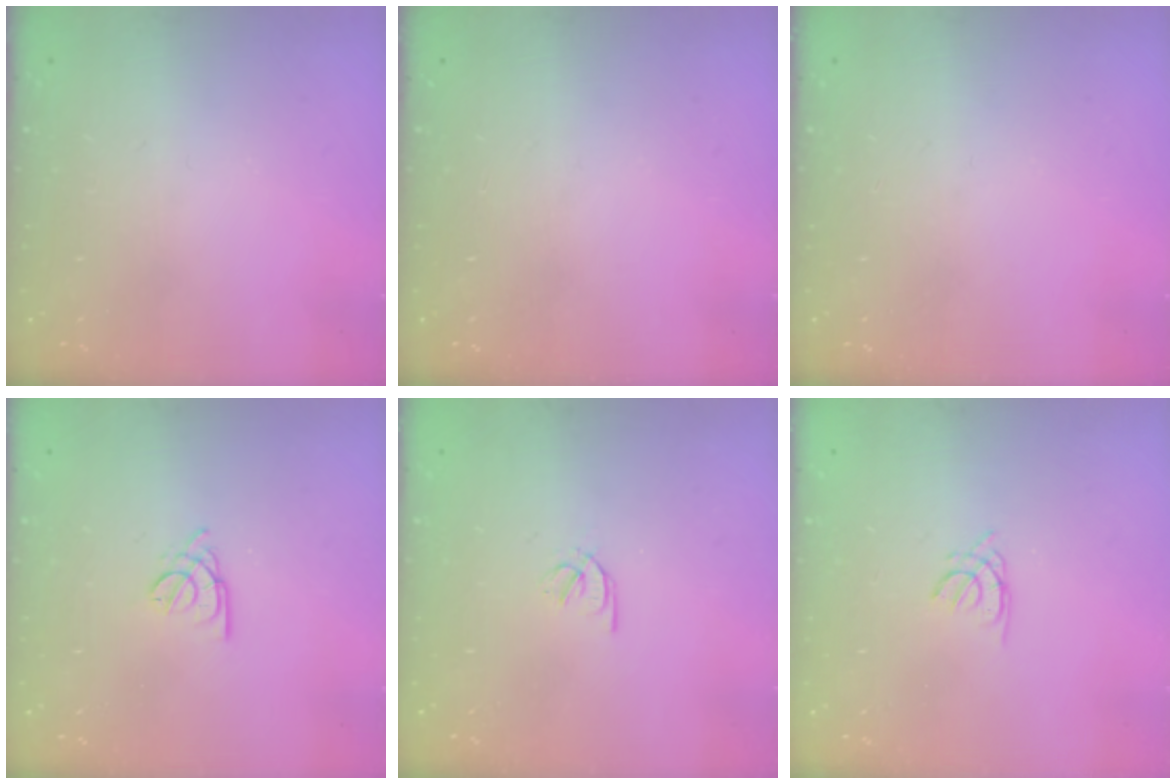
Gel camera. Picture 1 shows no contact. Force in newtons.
{"total": 0.0}
{"total": 0.0}
{"total": 2.6, "press": 2.6, "slide": 0.6}
{"total": 1.6, "press": 1.6, "slide": 0.3}
{"total": 0.5, "press": 0.4, "slide": 0.3}